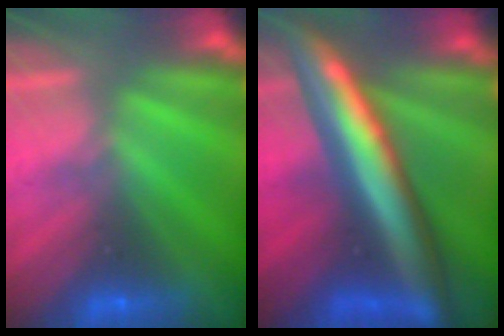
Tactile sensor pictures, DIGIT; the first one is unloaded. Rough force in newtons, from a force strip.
{"total": 6.3}